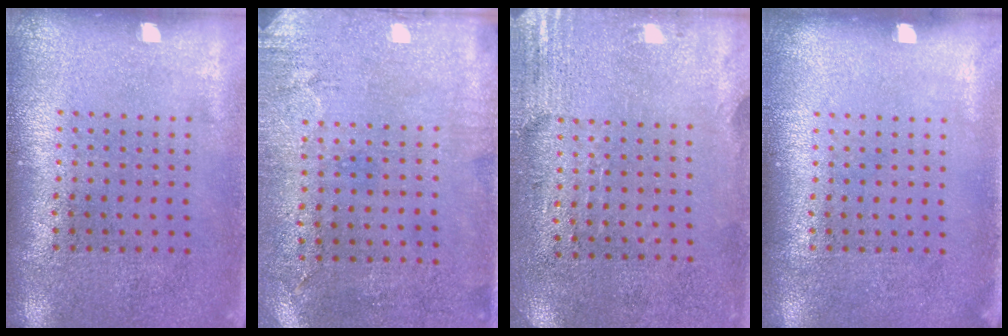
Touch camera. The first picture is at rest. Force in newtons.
{"total": 2.9, "press": 2.4, "slide": 1.7}
{"total": 2.8, "press": 2.5, "slide": 1.4}
{"total": 0.0}